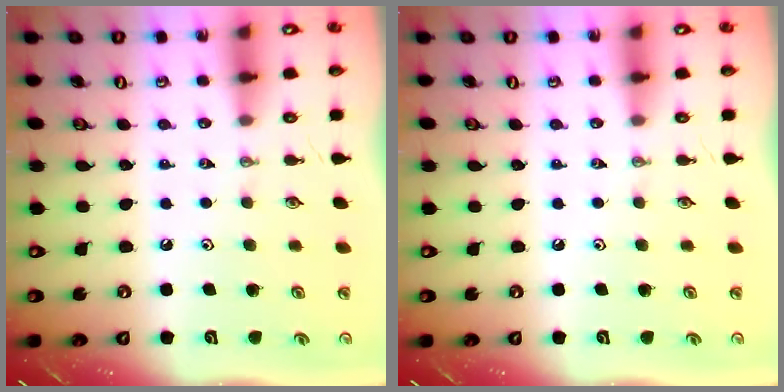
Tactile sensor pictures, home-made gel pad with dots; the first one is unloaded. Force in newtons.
{"total": 0.0}